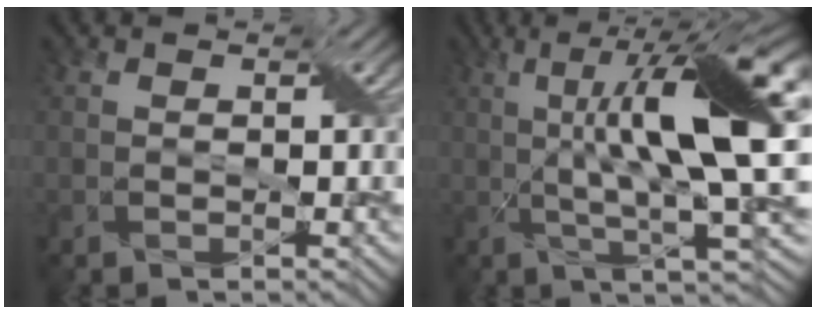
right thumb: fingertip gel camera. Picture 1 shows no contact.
{"total": 14.8, "force": [2.0, 3.9, 14.1], "torque": [-0.230, 0.009, 0.030]}